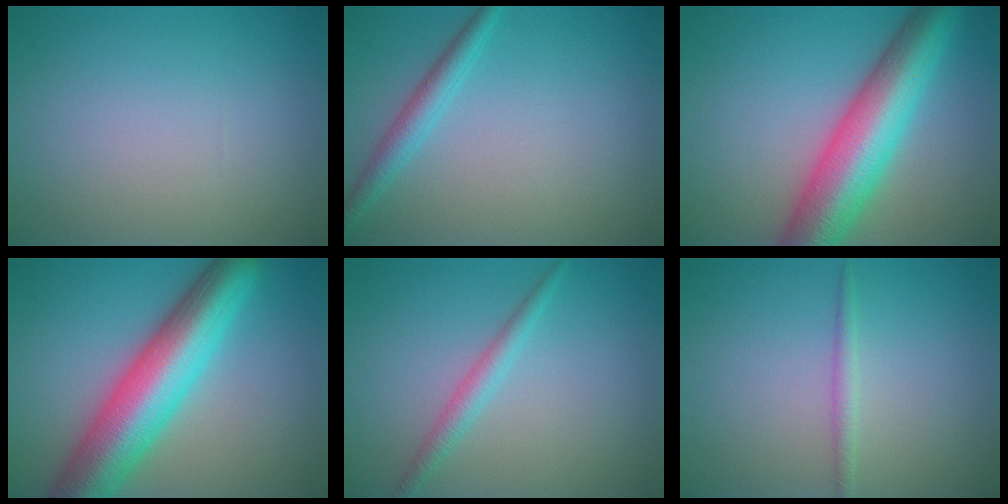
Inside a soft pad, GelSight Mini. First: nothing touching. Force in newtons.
{"total": 2.3, "press": 2.3, "slide": 0.1}
{"total": 10.0, "press": 10.0, "slide": 0.3}
{"total": 10.5, "press": 10.5, "slide": 0.2}
{"total": 1.9, "press": 1.9, "slide": 0.1}
{"total": 1.2, "press": 1.2, "slide": 0.1}